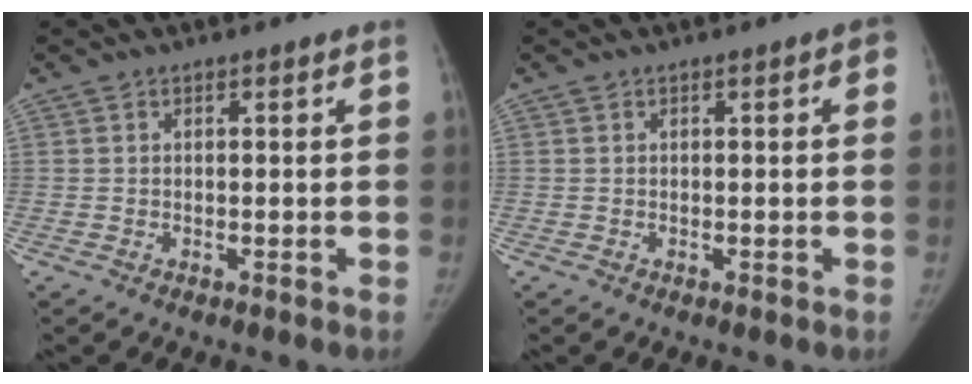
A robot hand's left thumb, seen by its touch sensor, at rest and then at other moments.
{"total": 1.6, "force": [0.4, 0.6, 1.4], "torque": [-0.010, 0.003, 0.001]}